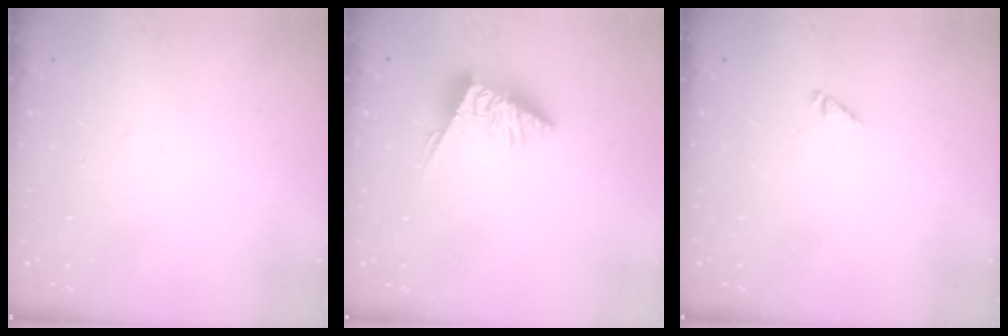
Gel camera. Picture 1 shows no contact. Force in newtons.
{"total": 6.2, "press": 6.2, "slide": 0.1}
{"total": 0.0}